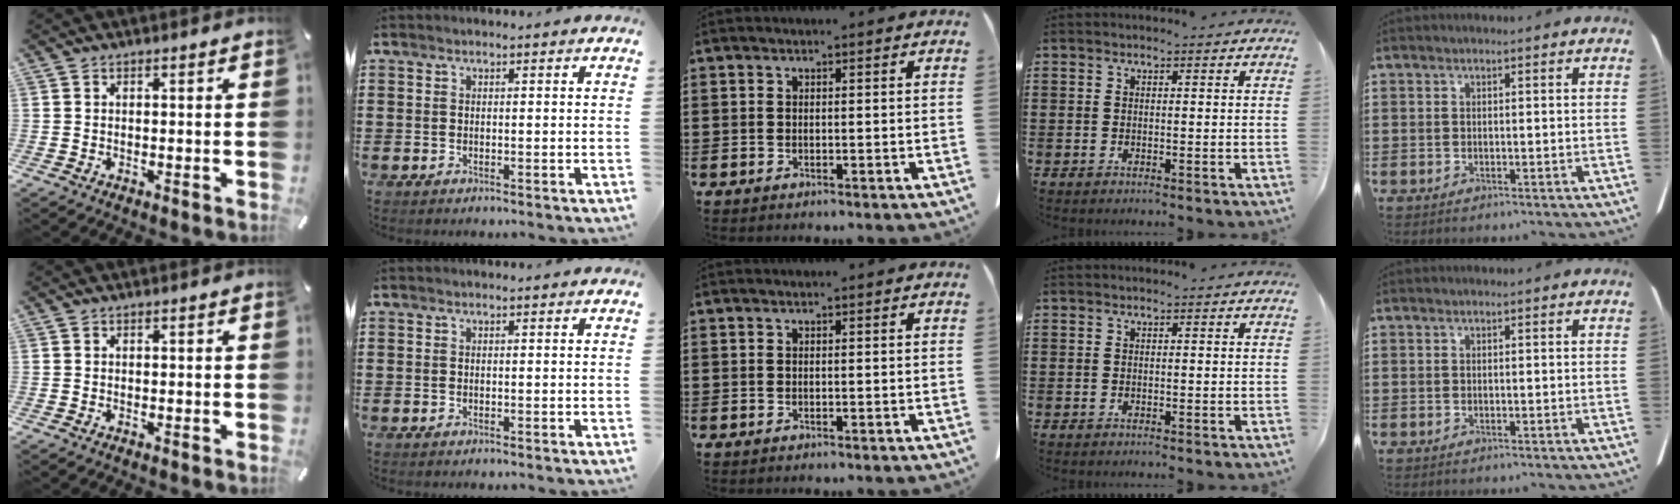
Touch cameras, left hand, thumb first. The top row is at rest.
{}